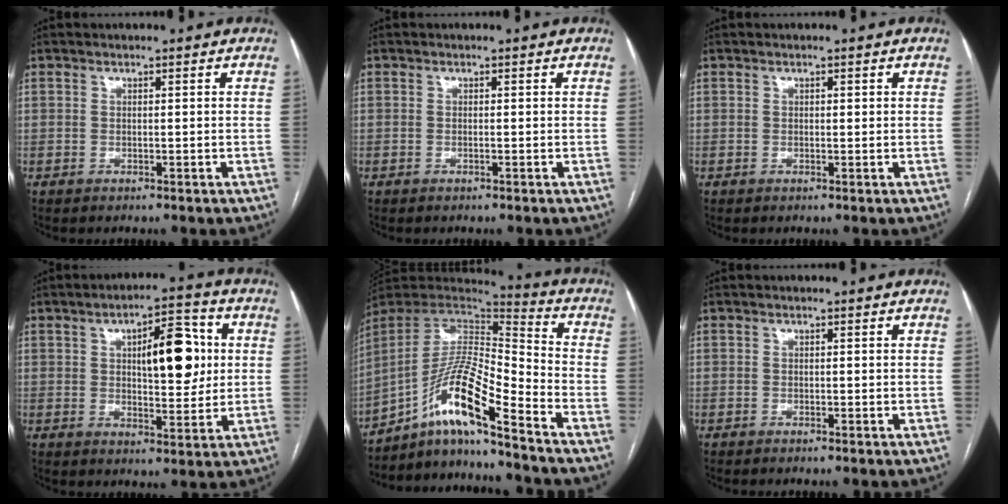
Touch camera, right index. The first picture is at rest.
{"total": 0.0}
{"total": 0.5, "force": [0.2, 0.2, 0.4], "torque": [-0.003, 0.001, 0.002]}
{"total": 11.0, "force": [2.3, 3.9, 10.0], "torque": [-0.143, 0.016, 0.036]}
{"total": 14.4, "force": [-9.6, 0.6, 10.8], "torque": [-0.202, 0.015, -0.171]}
{"total": 0.0}